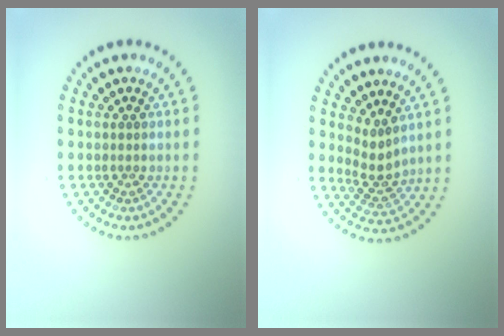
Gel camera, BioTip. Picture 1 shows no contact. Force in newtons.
{"total": 2.3, "press": 1.5, "slide": 1.7}